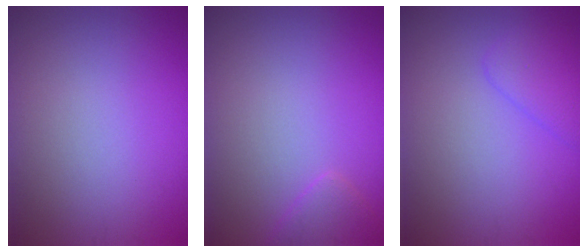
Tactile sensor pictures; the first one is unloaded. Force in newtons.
{"total": 1.5, "press": 1.5, "slide": 0.1}
{"total": 2.2, "press": 2.1, "slide": 0.2}